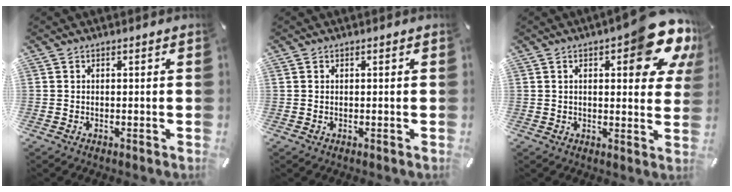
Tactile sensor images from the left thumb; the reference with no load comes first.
{"total": 0.0}
{"total": 16.6, "force": [8.7, 5.7, 13.0], "torque": [-0.170, -0.054, 0.138]}